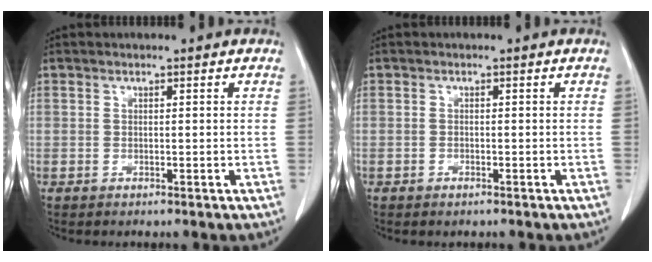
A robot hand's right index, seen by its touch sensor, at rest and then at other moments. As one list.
[{"total": 0.6, "force": [-0.4, 0.3, 0.3], "torque": [-0.009, 0.000, -0.001]}]